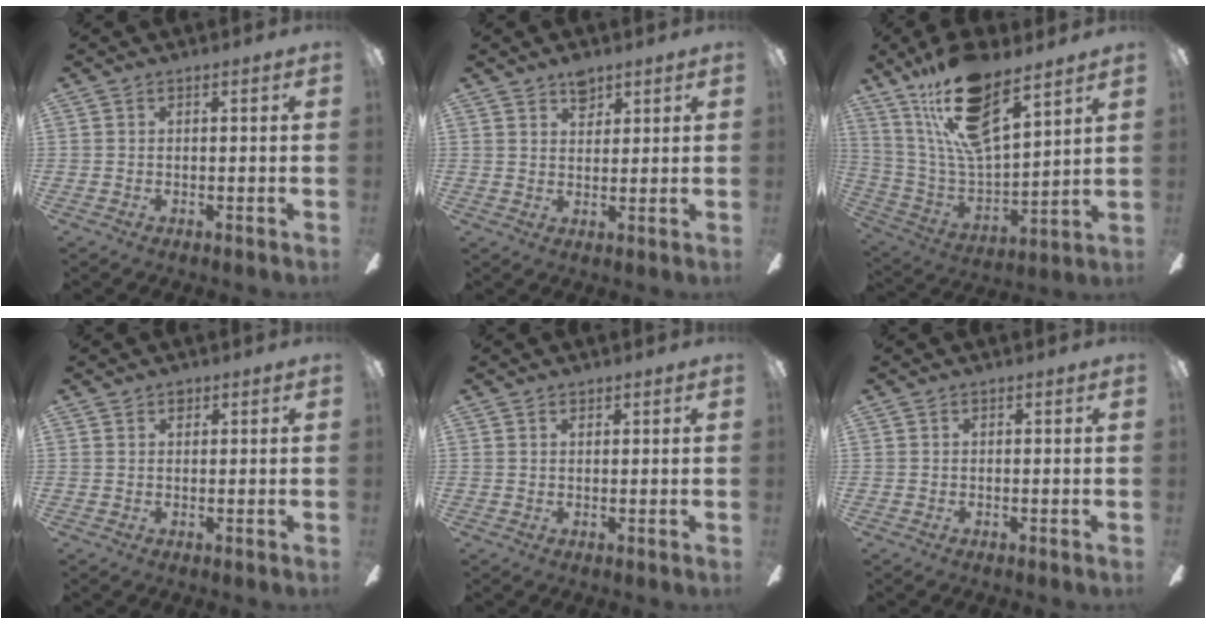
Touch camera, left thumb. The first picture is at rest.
{"total": 4.5, "force": [3.4, 2.5, 1.5], "torque": [-0.013, -0.015, 0.059]}
{"total": 19.7, "force": [13.5, 6.7, 12.7], "torque": [-0.250, -0.067, 0.234]}
{"total": 1.4, "force": [1.0, 0.8, 0.5], "torque": [-0.003, -0.001, 0.016]}
{"total": 0.9, "force": [0.7, 0.4, 0.3], "torque": [-0.006, 0.001, 0.013]}
{"total": 0.0}